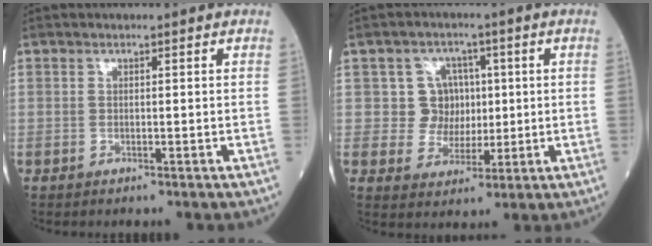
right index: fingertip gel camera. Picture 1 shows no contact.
{"total": 5.9, "force": [0.9, 5.7, 0.8], "torque": [-0.003, 0.014, 0.017]}